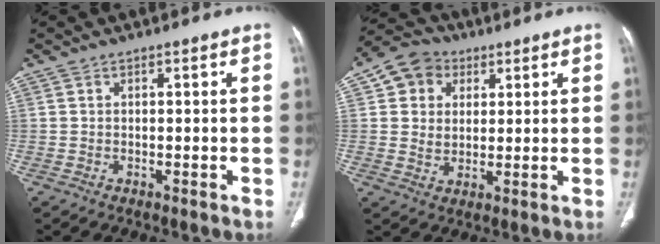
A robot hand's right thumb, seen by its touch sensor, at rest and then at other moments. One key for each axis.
{"total": 9.0, "fx": 3.2, "fy": 7.6, "fz": 3.4, "tx": -0.033, "ty": -0.004, "tz": 0.052}